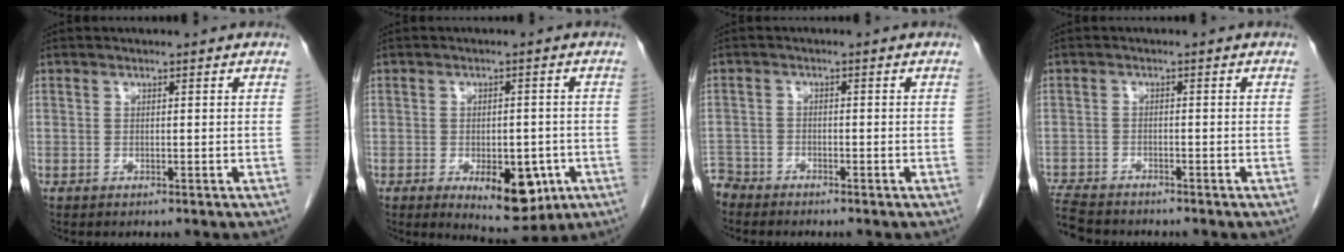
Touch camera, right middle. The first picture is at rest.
{"total": 8.8, "force": [-3.5, 4.0, 7.0], "torque": [-0.087, -0.008, -0.036]}
{"total": 3.7, "force": [-3.5, 1.1, -0.5], "torque": [0.006, -0.006, -0.071]}
{"total": 7.6, "force": [-6.8, 1.9, 2.7], "torque": [-0.055, -0.014, -0.115]}